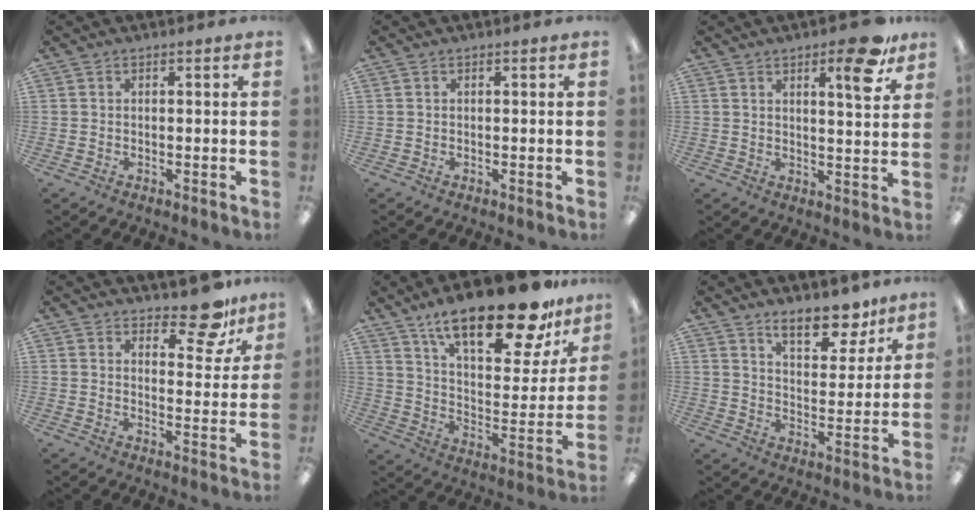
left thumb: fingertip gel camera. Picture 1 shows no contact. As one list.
[{"total": 0.0}, {"total": 9.9, "force": [6.3, 2.7, 7.1], "torque": [-0.090, -0.033, 0.096]}, {"total": 10.8, "force": [8.4, 3.9, 5.5], "torque": [-0.051, -0.060, 0.142]}, {"total": 26.0, "force": [18.6, 8.5, 16.0], "torque": [-0.239, -0.124, 0.304]}, {"total": 11.0, "force": [8.9, 4.1, 4.8], "torque": [-0.056, -0.058, 0.157]}]